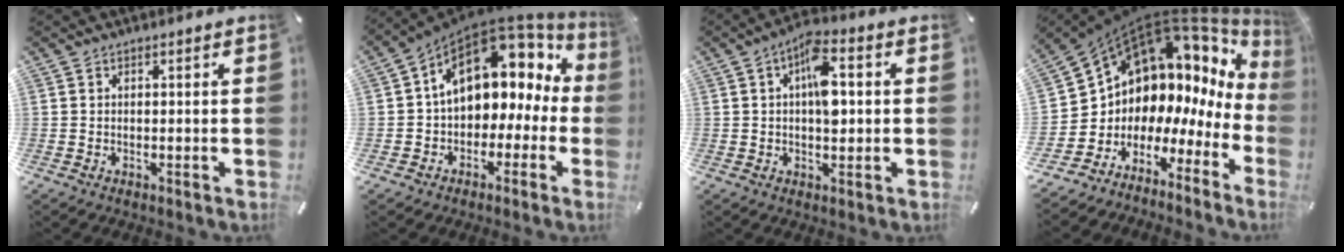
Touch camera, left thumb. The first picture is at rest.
{"total": 13.5, "force": [4.3, 9.4, 8.7], "torque": [-0.134, -0.023, 0.075]}
{"total": 8.7, "force": [1.1, 4.5, 7.3], "torque": [-0.098, 0.003, 0.013]}
{"total": 9.5, "force": [7.3, 6.0, 0.8], "torque": [-0.035, -0.099, 0.135]}